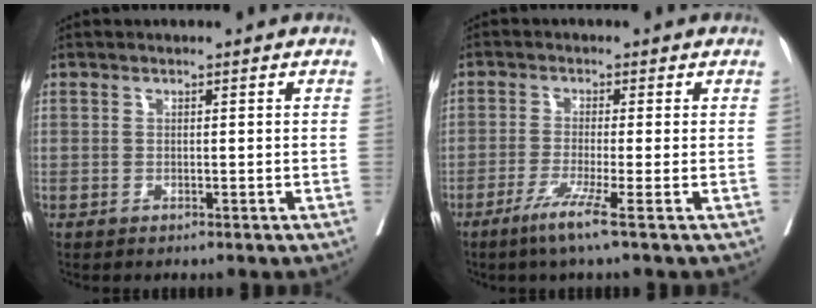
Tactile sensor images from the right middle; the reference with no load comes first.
{"total": 4.8, "force": [-2.7, -1.1, 3.8], "torque": [-0.071, -0.015, -0.057]}